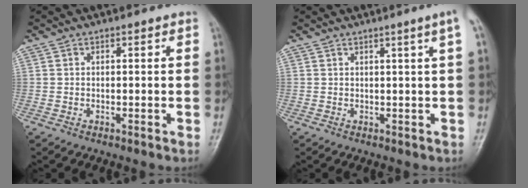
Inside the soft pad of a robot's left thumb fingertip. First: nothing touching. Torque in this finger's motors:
{"motor_torque": [1.88, 1.90, 1.85, -0.92, 0.09]}